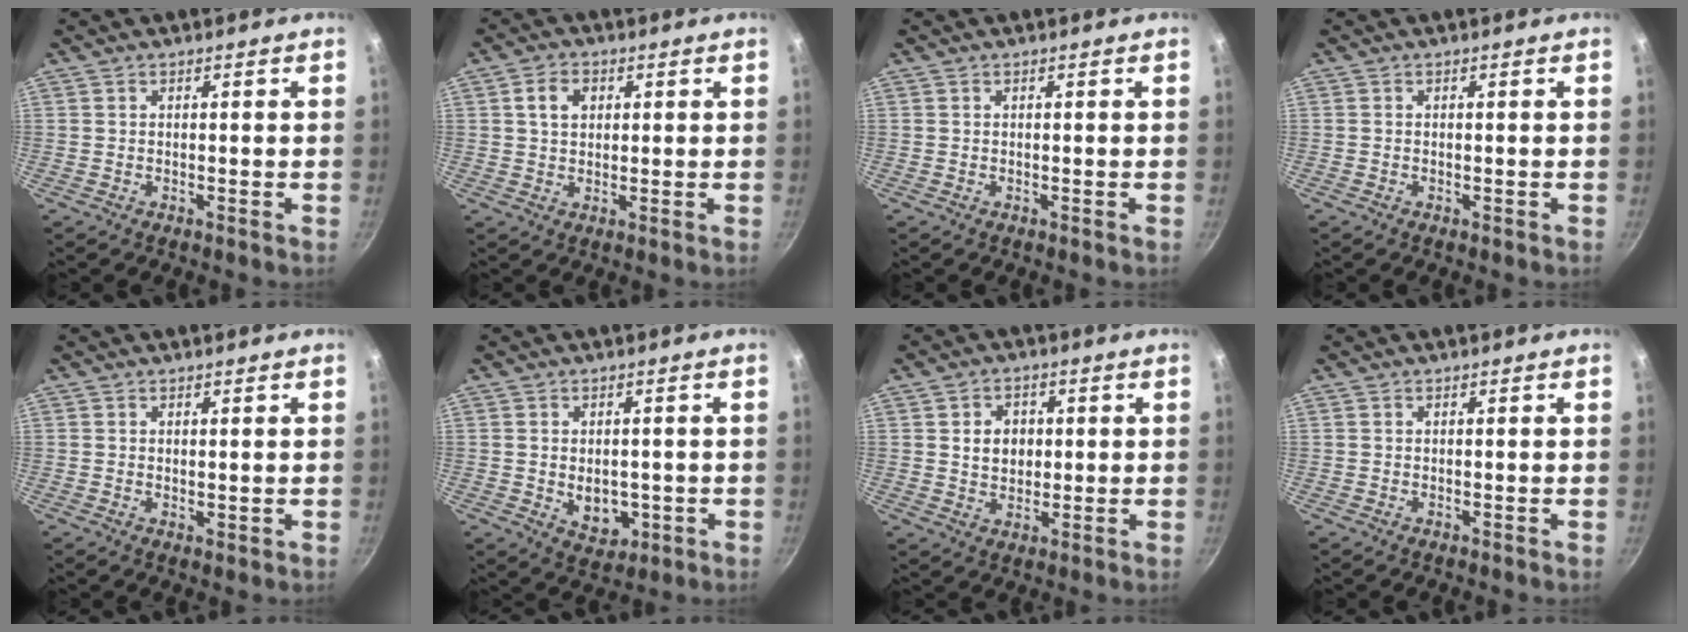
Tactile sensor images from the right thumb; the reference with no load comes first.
{"total": 4.8, "force": [1.4, 3.6, 2.9], "torque": [-0.036, 0.003, 0.023]}
{"total": 0.0}
{"total": 0.0}
{"total": 1.0, "force": [0.5, 0.5, 0.7], "torque": [-0.007, -0.010, 0.005]}
{"total": 6.5, "force": [-0.9, 4.7, 4.3], "torque": [-0.044, -0.004, -0.001]}
{"total": 6.1, "force": [1.0, 4.9, 3.4], "torque": [-0.031, 0.000, 0.017]}
{"total": 0.0}